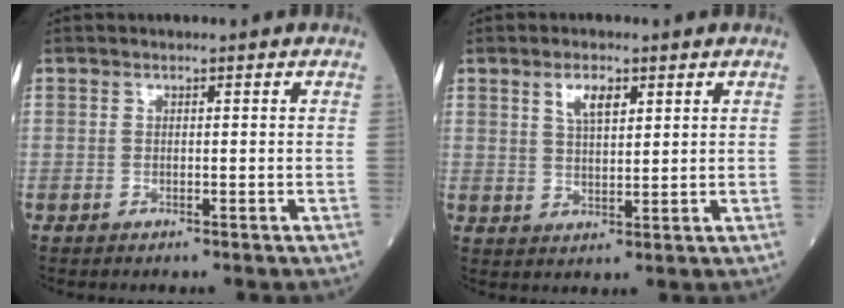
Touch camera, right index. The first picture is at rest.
{"total": 4.1, "force": [2.1, 1.5, 3.1], "torque": [-0.058, 0.003, 0.040]}